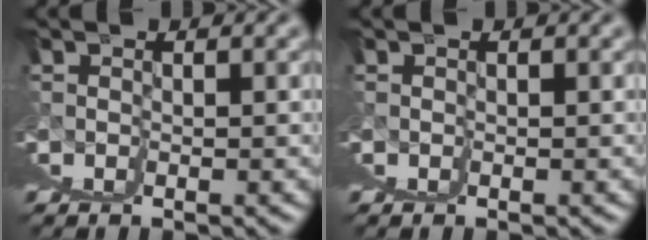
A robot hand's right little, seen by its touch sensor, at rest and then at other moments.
{"total": 0.0}